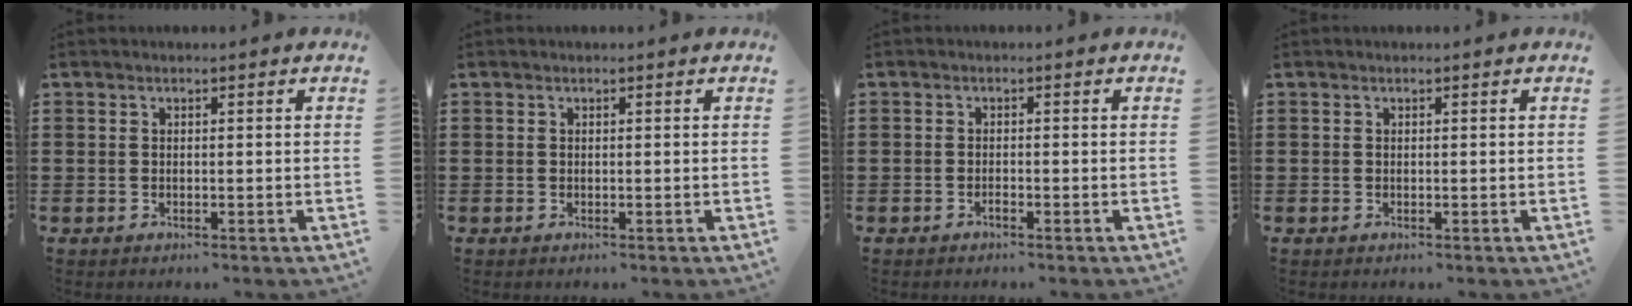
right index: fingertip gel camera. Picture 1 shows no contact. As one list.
[{"total": 0.0}, {"total": 0.7, "force": [-0.7, 0.2, 0.2], "torque": [-0.007, -0.001, -0.013]}, {"total": 0.0}]